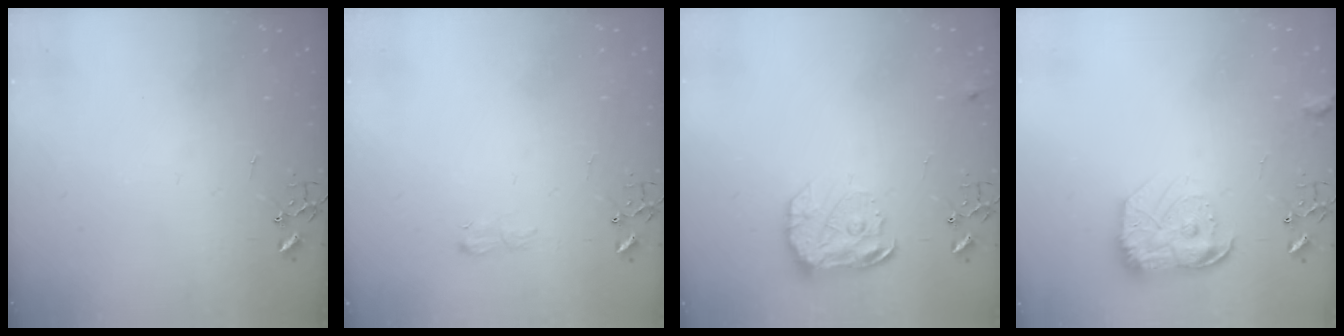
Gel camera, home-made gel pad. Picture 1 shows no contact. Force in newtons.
{"total": 5.3, "press": 5.3, "slide": 0.7}
{"total": 13.9, "press": 13.8, "slide": 1.0}
{"total": 14.7, "press": 14.7, "slide": 0.8}